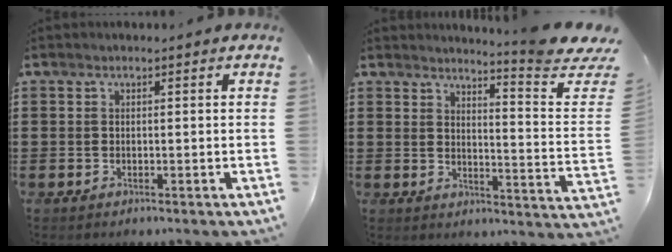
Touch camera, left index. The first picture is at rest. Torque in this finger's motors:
{"motor_torque": [1.09, -1.05, 0.10, 0.07]}